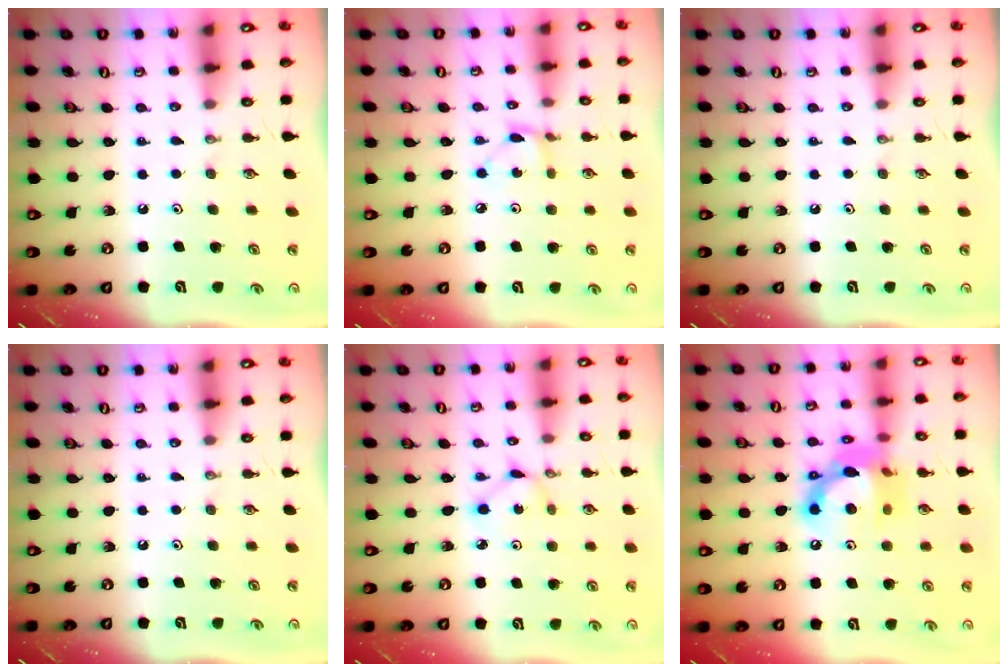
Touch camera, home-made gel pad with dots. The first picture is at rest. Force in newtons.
{"total": 2.9, "press": 2.9, "slide": 0.2}
{"total": 0.0}
{"total": 0.0}
{"total": 1.9, "press": 1.9, "slide": 0.1}
{"total": 14.3, "press": 14.3, "slide": 1.1}